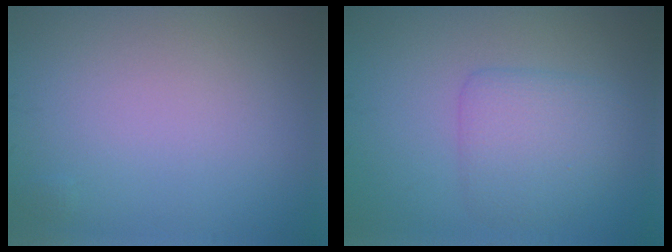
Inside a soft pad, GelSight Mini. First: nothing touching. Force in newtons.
{"total": 3.5, "press": 3.5, "slide": 0.1}